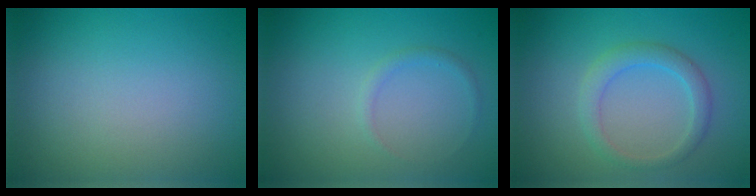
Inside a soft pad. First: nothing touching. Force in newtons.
{"total": 0.9, "press": 0.8, "slide": 0.1}
{"total": 2.4, "press": 2.4, "slide": 0.2}